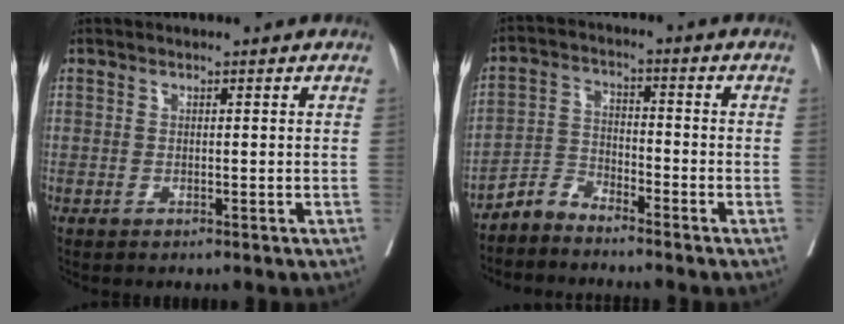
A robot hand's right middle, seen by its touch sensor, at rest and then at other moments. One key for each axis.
{"total": 3.9, "fx": -3.8, "fy": 0.8, "fz": 0.0, "tx": 0.003, "ty": -0.001, "tz": -0.077}